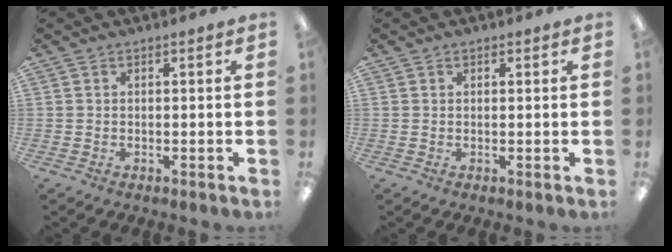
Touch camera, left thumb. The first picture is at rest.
{"total": 0.6, "force": [0.4, 0.5, 0.2], "torque": [-0.003, 0.003, 0.007]}